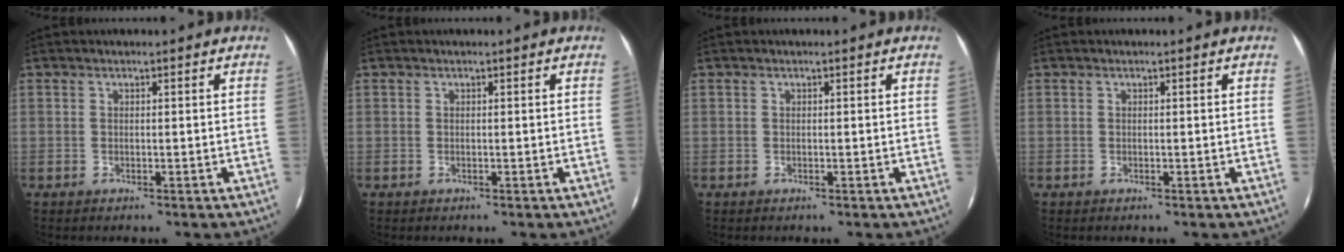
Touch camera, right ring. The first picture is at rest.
{"total": 0.0}
{"total": 0.0}
{"total": 0.0}